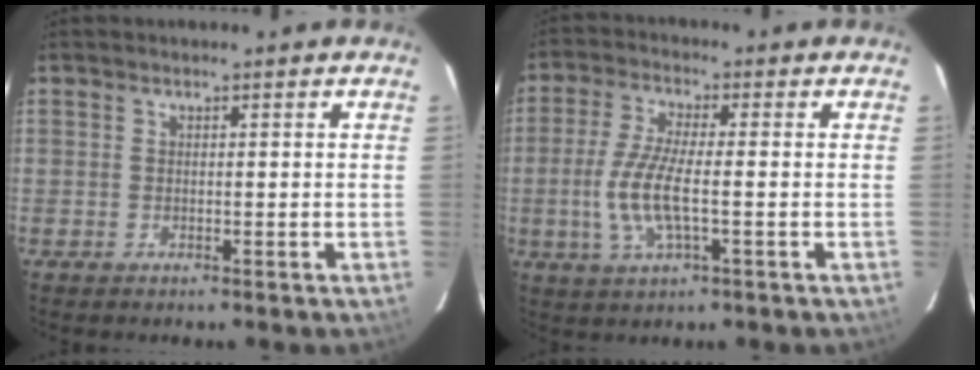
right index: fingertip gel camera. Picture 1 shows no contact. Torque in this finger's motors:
{"motor_torque": [0.32, -0.04, 0.54, 0.14]}